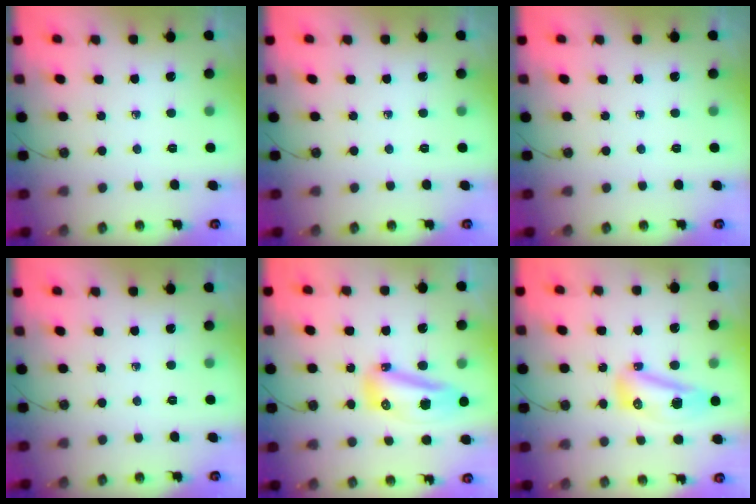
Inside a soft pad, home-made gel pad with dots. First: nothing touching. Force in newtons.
{"total": 0.0}
{"total": 0.0}
{"total": 0.0}
{"total": 16.5, "press": 15.0, "slide": 6.8}
{"total": 9.5, "press": 9.5, "slide": 0.7}